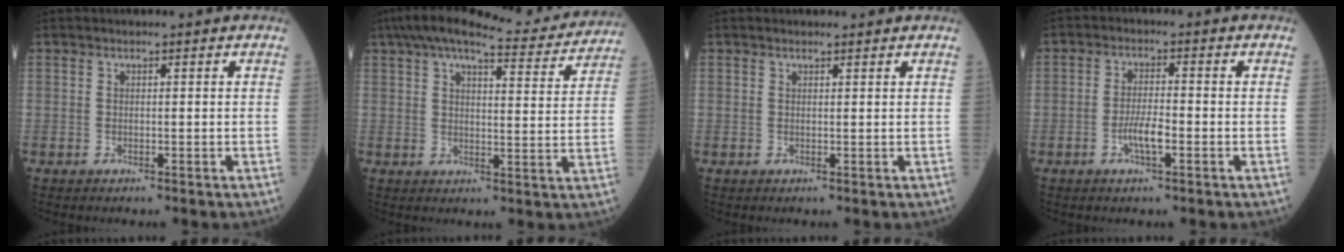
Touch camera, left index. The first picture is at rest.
{"total": 17.6, "force": [15.9, 2.3, 7.2], "torque": [-0.109, 0.011, 0.203]}
{"total": 0.7, "force": [0.7, 0.0, 0.1], "torque": [-0.009, 0.000, 0.010]}
{"total": 3.9, "force": [-1.7, 0.8, 3.4], "torque": [-0.069, -0.001, -0.033]}